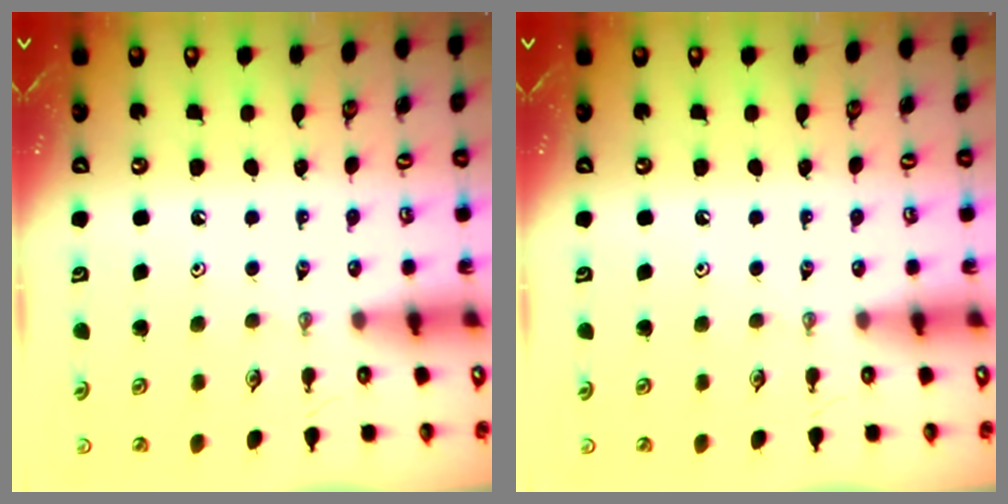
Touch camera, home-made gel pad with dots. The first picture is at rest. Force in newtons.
{"total": 0.0}